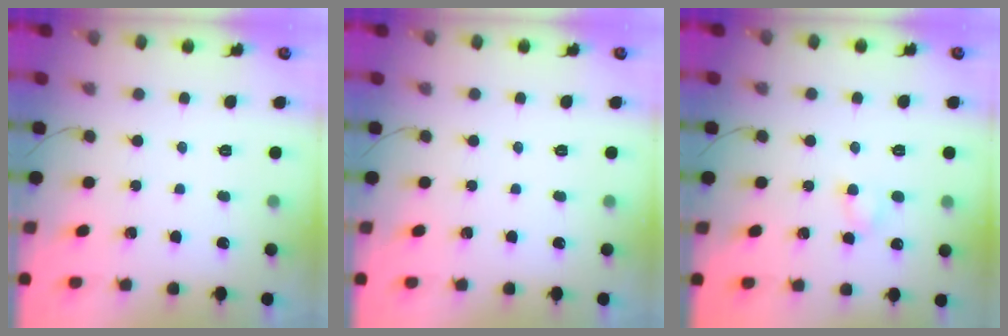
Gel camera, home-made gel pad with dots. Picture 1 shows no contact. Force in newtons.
{"total": 0.0}
{"total": 2.6, "press": 2.5, "slide": 0.8}